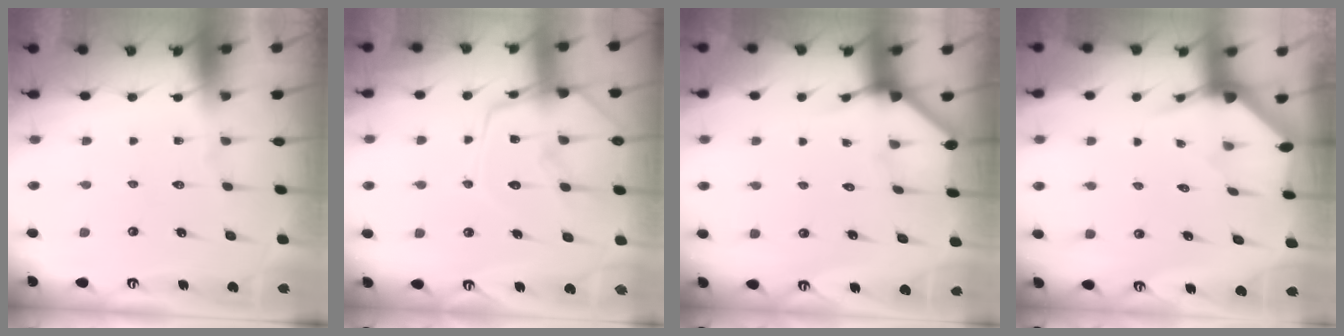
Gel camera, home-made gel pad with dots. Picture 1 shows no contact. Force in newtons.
{"total": 12.5, "press": 12.4, "slide": 1.0}
{"total": 2.5, "press": 2.5, "slide": 0.2}
{"total": 2.8, "press": 2.8, "slide": 0.3}